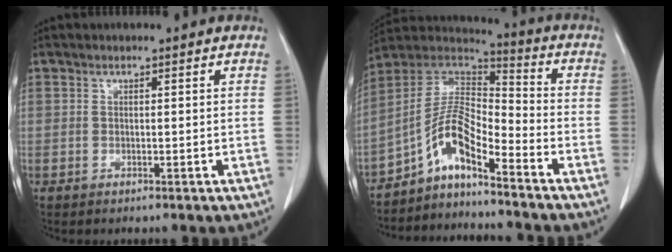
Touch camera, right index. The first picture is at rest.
{"total": 9.8, "force": [-6.4, 2.0, 7.1], "torque": [-0.148, 0.023, -0.119]}